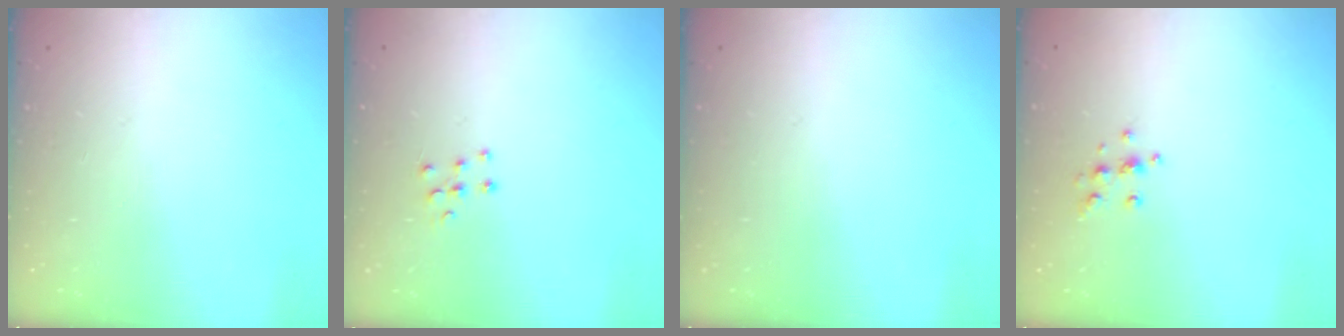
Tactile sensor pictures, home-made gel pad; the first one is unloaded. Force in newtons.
{"total": 5.3, "press": 5.2, "slide": 0.4}
{"total": 0.0}
{"total": 5.7, "press": 5.6, "slide": 1.1}